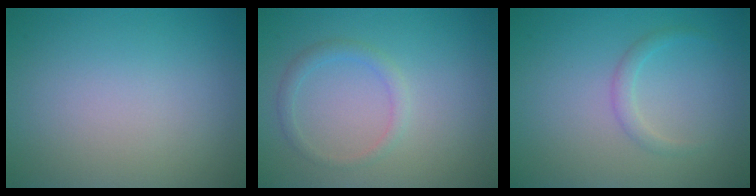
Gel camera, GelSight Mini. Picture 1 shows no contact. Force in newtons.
{"total": 1.5, "press": 1.5, "slide": 0.1}
{"total": 1.2, "press": 1.2, "slide": 0.0}